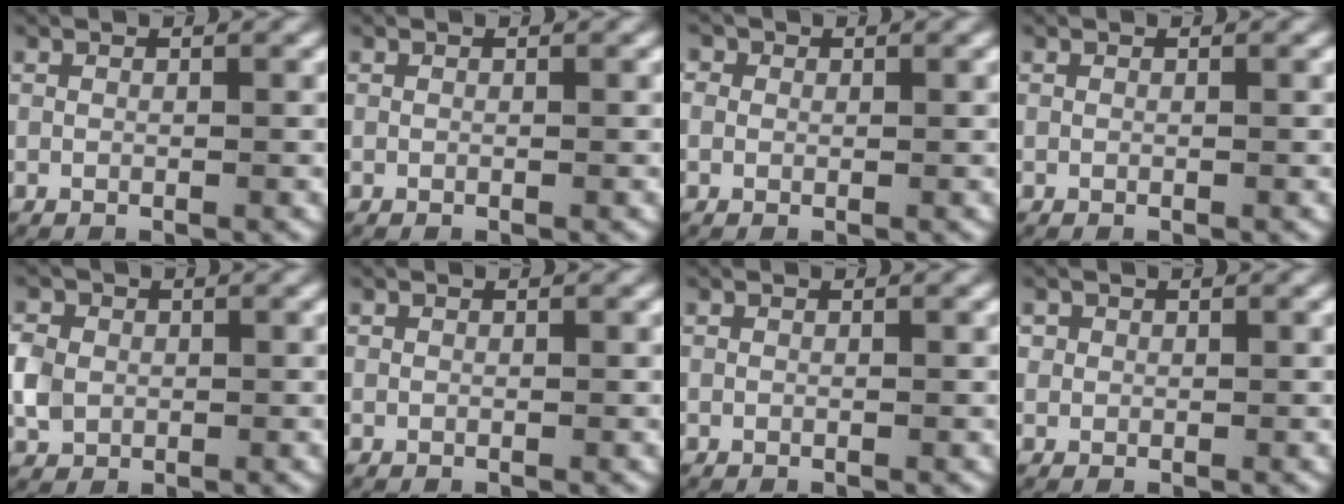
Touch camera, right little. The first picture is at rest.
{"total": 0.0}
{"total": 1.0, "force": [0.2, 1.0, 0.0], "torque": [0.003, 0.002, -0.001]}
{"total": 0.0}
{"total": 2.6, "force": [-0.2, 2.3, 1.1], "torque": [-0.028, -0.002, -0.002]}
{"total": 0.0}
{"total": 0.0}
{"total": 0.8, "force": [0.2, 0.8, -0.1], "torque": [0.003, 0.001, 0.002]}